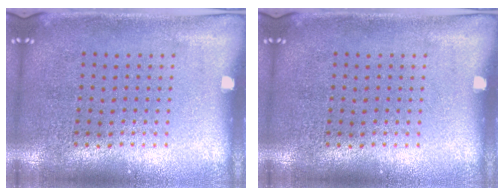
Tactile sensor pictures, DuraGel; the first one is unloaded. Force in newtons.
{"total": 0.0}